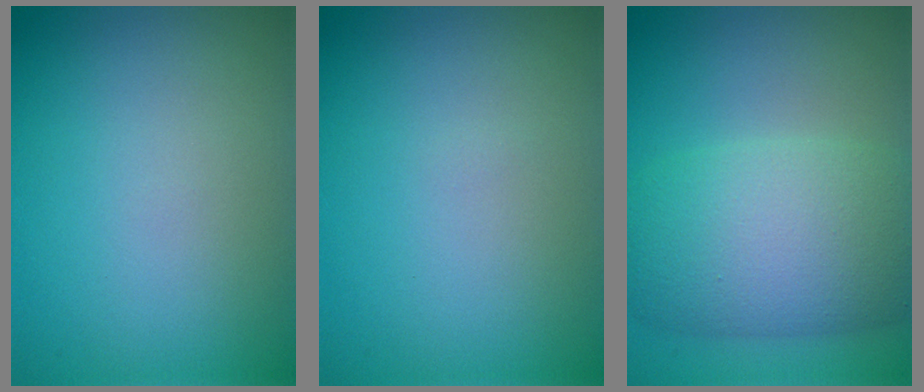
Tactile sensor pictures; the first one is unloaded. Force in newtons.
{"total": 0.0}
{"total": 8.8, "press": 8.8, "slide": 0.3}